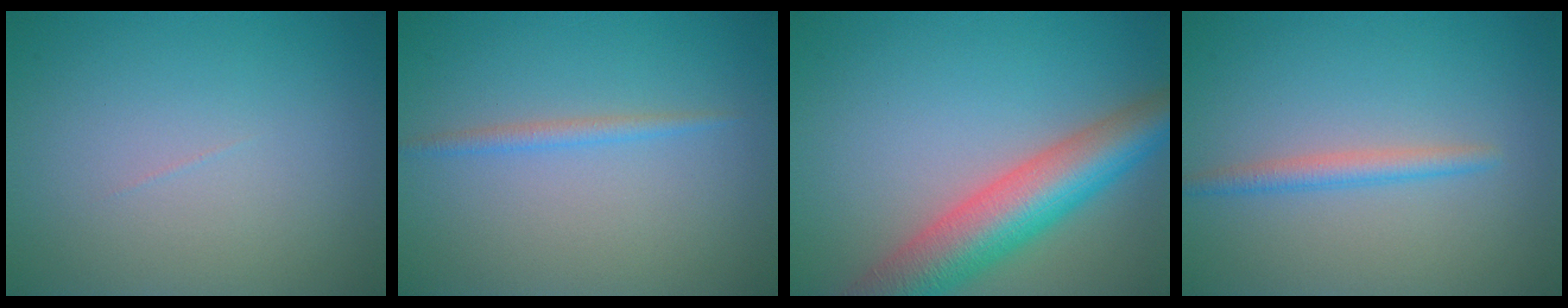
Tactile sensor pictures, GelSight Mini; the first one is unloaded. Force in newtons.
{"total": 1.2, "press": 1.2, "slide": 0.1}
{"total": 8.6, "press": 8.6, "slide": 0.5}
{"total": 1.9, "press": 1.9, "slide": 0.1}